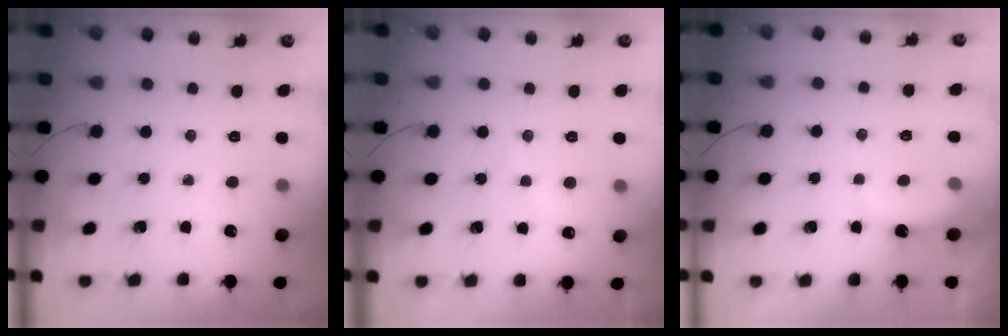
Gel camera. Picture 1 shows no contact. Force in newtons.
{"total": 4.9, "press": 4.9, "slide": 0.8}
{"total": 3.0, "press": 2.9, "slide": 0.8}